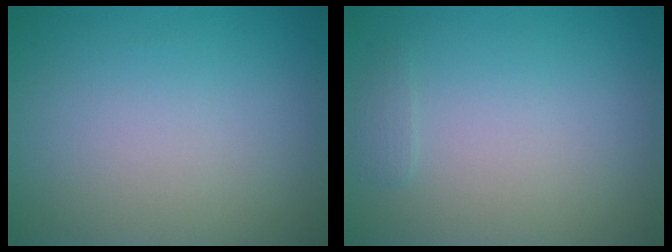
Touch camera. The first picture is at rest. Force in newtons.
{"total": 0.7, "press": 0.7, "slide": 0.1}